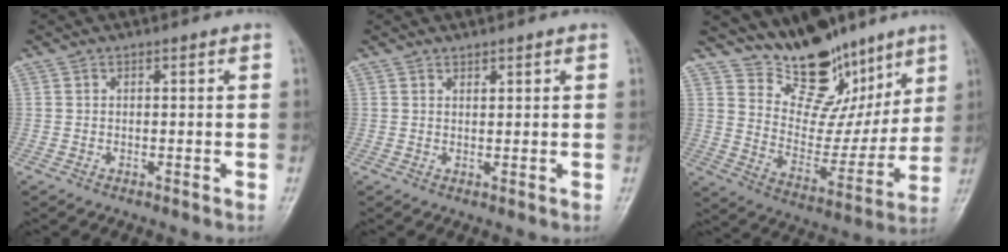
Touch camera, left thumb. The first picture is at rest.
{"total": 1.0, "force": [0.8, 0.4, 0.3], "torque": [0.002, -0.006, 0.012]}
{"total": 17.4, "force": [12.8, 9.0, 7.6], "torque": [-0.049, -0.077, 0.215]}